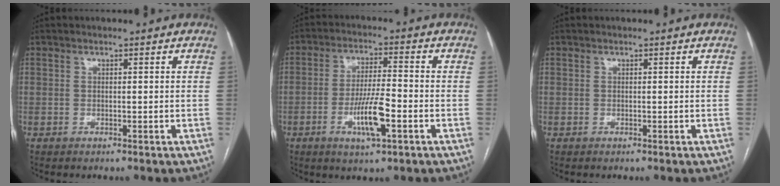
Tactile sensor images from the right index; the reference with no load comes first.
{"total": 8.2, "force": [-3.0, 1.3, 7.6], "torque": [-0.143, -0.004, -0.052]}
{"total": 0.0}